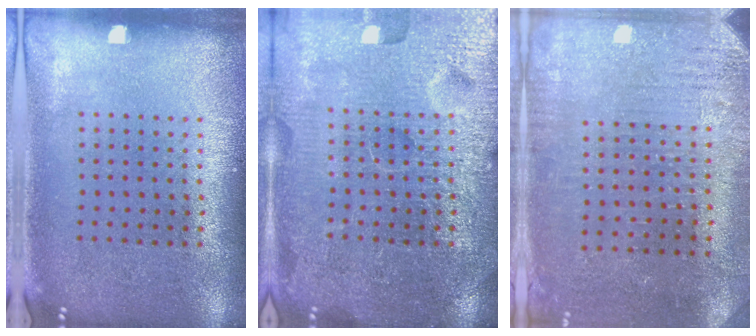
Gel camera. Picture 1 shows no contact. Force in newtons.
{"total": 7.2, "press": 7.2, "slide": 1.0}
{"total": 3.1, "press": 2.8, "slide": 1.3}